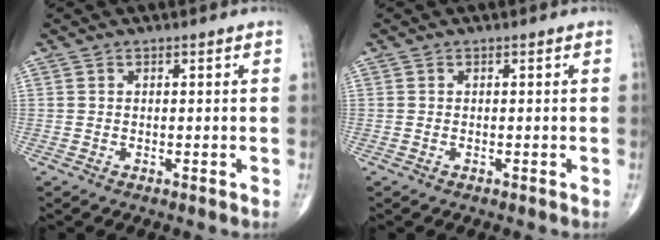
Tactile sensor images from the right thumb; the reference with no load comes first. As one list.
[{"total": 0.0}]